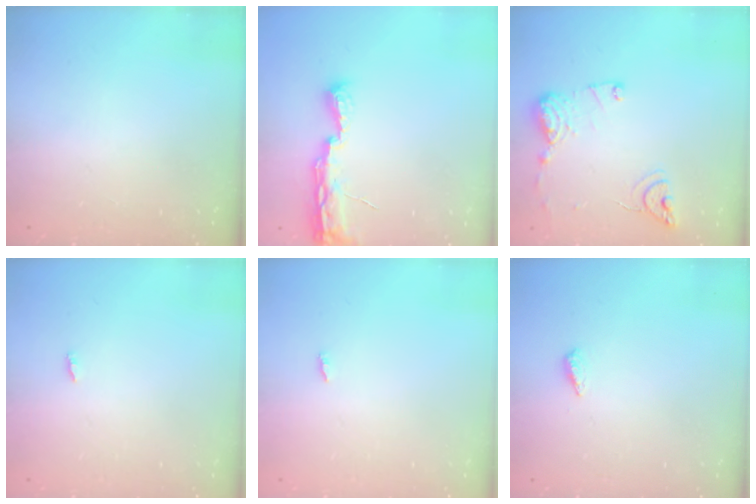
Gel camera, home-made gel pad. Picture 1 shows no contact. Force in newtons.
{"total": 8.5, "press": 8.5, "slide": 1.2}
{"total": 12.2, "press": 12.2, "slide": 1.0}
{"total": 1.8, "press": 1.8, "slide": 0.2}
{"total": 1.8, "press": 1.8, "slide": 0.2}
{"total": 4.8, "press": 4.8, "slide": 0.4}